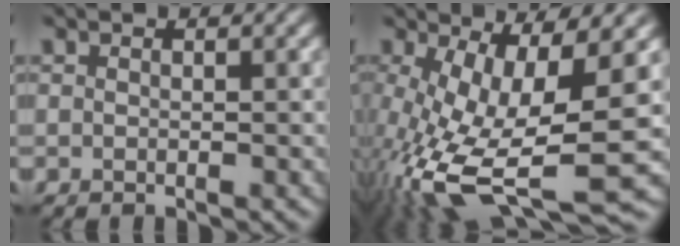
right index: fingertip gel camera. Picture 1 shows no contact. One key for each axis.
{"total": 13.0, "fx": -3.7, "fy": 4.3, "fz": 11.7, "tx": -0.240, "ty": -0.023, "tz": -0.056}